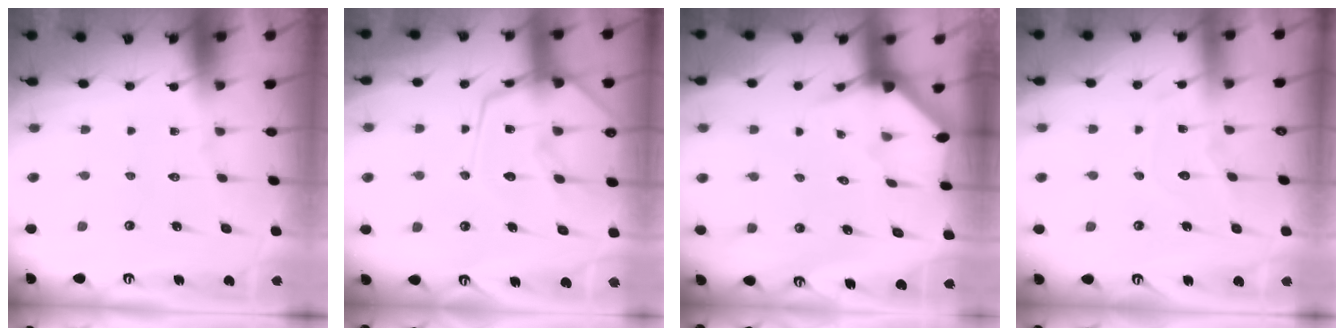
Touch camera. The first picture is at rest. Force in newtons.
{"total": 14.6, "press": 14.5, "slide": 1.4}
{"total": 2.8, "press": 2.8, "slide": 0.3}
{"total": 7.7, "press": 7.7, "slide": 0.7}